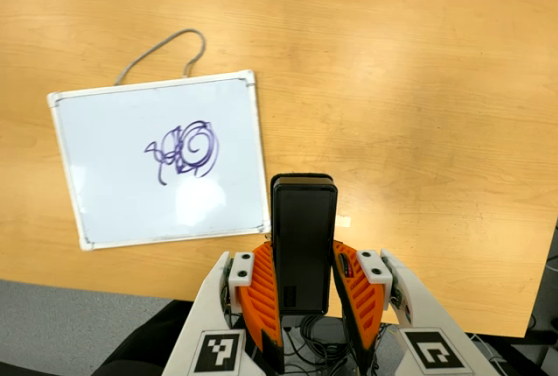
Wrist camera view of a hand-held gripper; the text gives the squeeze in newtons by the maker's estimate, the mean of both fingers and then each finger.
{"total": 4.2, "left": 2.6, "right": 5.8}